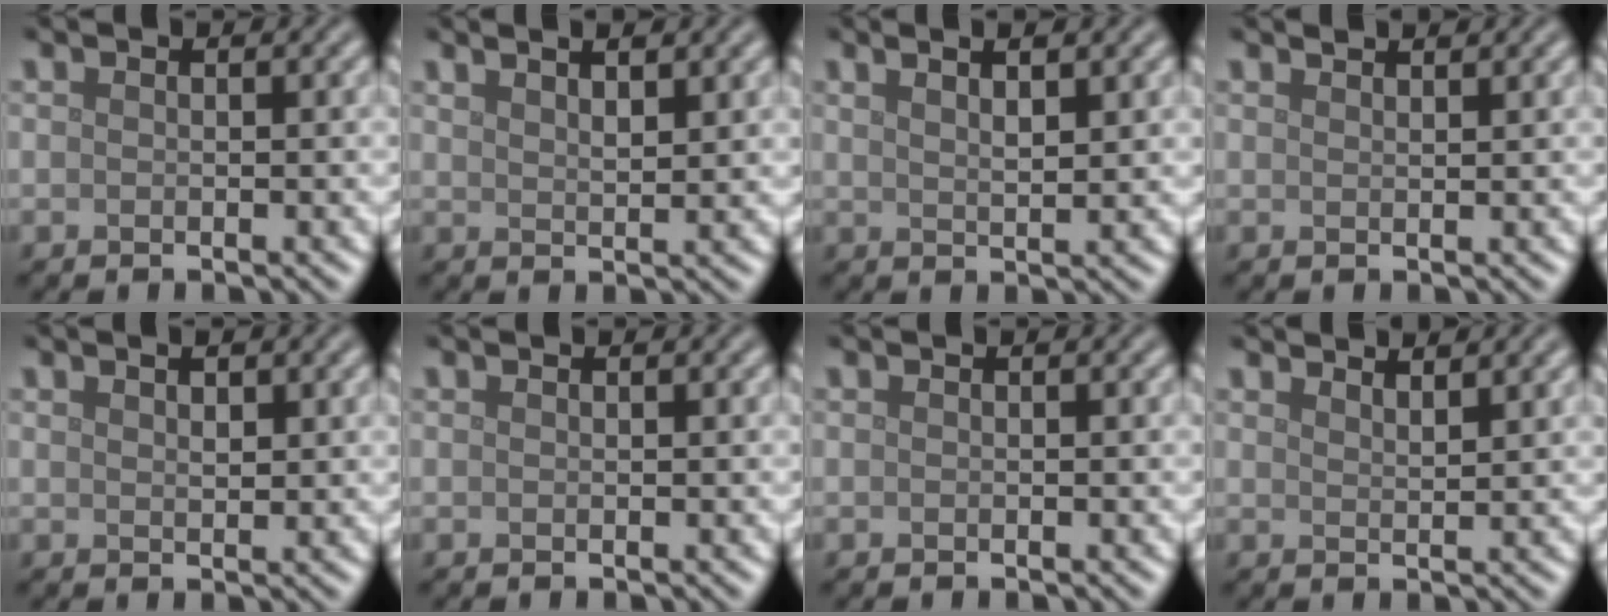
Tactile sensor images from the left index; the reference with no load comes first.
{"total": 3.2, "force": [2.3, 0.9, 2.1], "torque": [-0.012, 0.008, 0.023]}
{"total": 3.7, "force": [2.2, 1.1, 2.8], "torque": [-0.018, 0.007, 0.017]}
{"total": 1.2, "force": [1.1, 0.1, 0.4], "torque": [-0.001, 0.000, 0.013]}
{"total": 1.6, "force": [0.9, 0.5, 1.2], "torque": [-0.019, 0.000, 0.018]}
{"total": 0.0}
{"total": 0.0}
{"total": 2.9, "force": [2.6, 0.6, 1.0], "torque": [-0.004, 0.010, 0.031]}